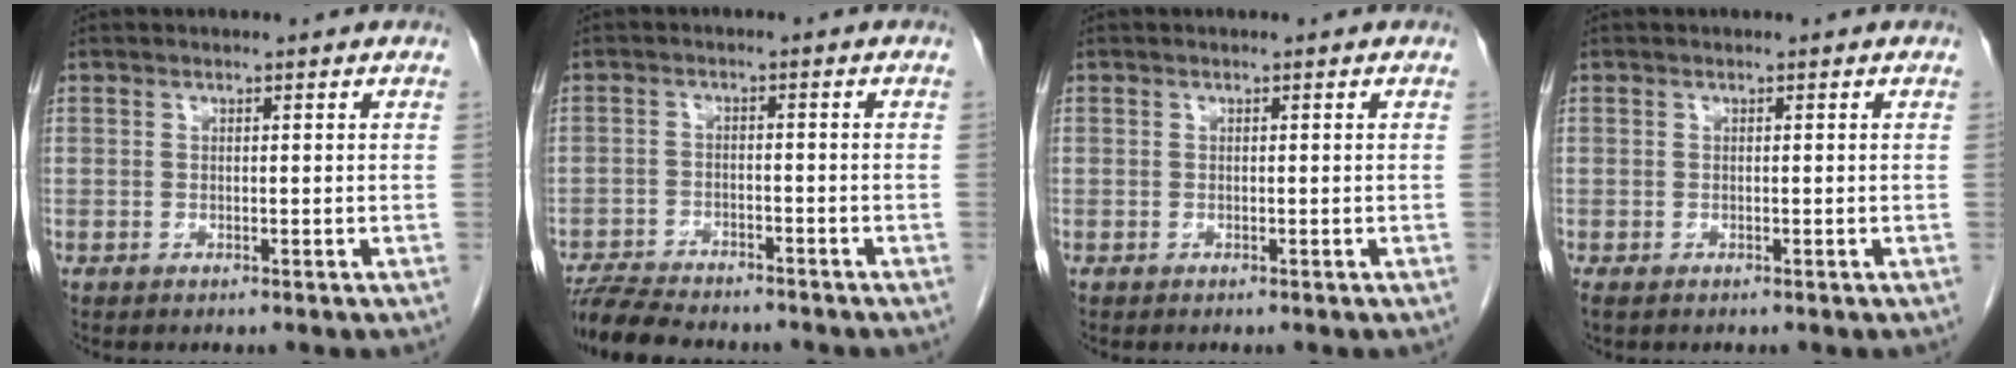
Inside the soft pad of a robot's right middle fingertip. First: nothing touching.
{"total": 9.8, "force": [-8.8, 2.0, 3.7], "torque": [-0.062, -0.012, -0.139]}
{"total": 0.0}
{"total": 0.7, "force": [-0.5, 0.3, 0.4], "torque": [-0.006, -0.001, -0.006]}